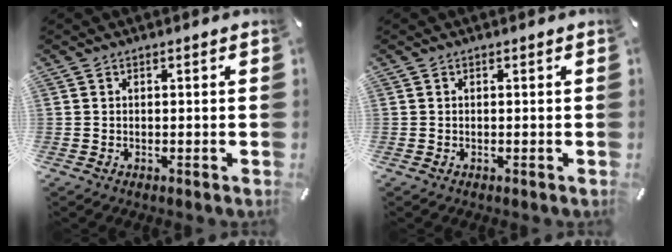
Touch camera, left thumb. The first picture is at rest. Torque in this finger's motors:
{"motor_torque": [0.02, 0.12, -0.01, -0.12, -0.01]}